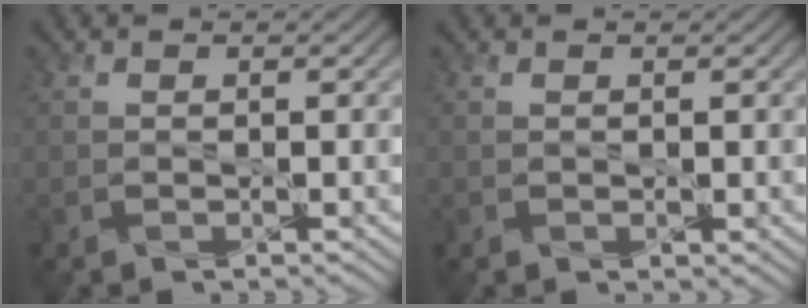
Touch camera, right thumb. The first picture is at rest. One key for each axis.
{"total": 0.5, "fx": 0.1, "fy": 0.4, "fz": 0.3, "tx": -0.004, "ty": -0.003, "tz": 0.005}